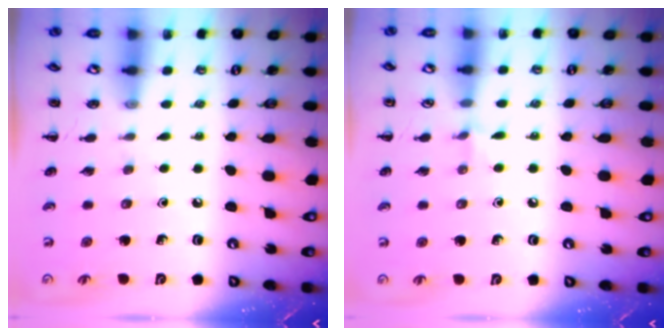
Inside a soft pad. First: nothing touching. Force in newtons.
{"total": 4.6, "press": 4.4, "slide": 1.6}